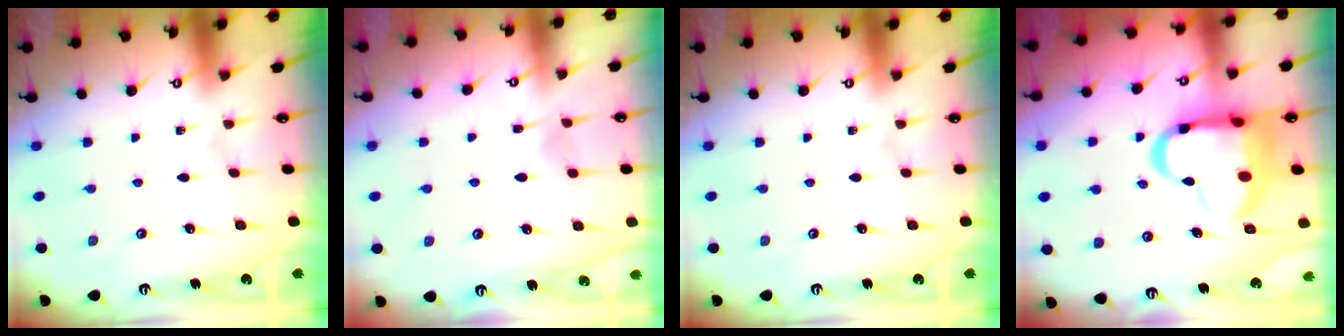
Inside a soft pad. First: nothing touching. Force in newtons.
{"total": 5.1, "press": 5.1, "slide": 0.5}
{"total": 0.0}
{"total": 16.6, "press": 16.5, "slide": 1.8}